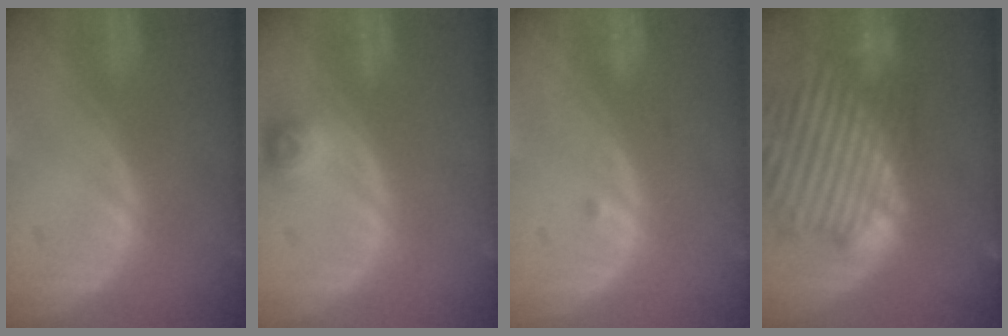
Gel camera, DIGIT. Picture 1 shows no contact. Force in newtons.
{"total": 2.3, "press": 2.2, "slide": 0.7}
{"total": 0.6, "press": 0.5, "slide": 0.3}
{"total": 14.4, "press": 12.4, "slide": 7.4}